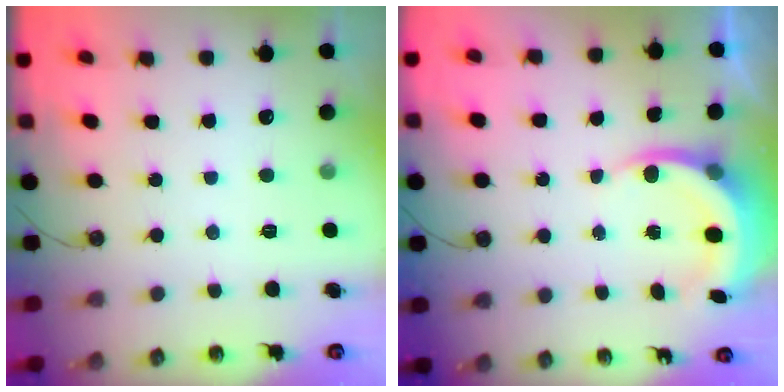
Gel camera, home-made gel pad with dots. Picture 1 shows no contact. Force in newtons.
{"total": 5.6, "press": 5.5, "slide": 1.2}